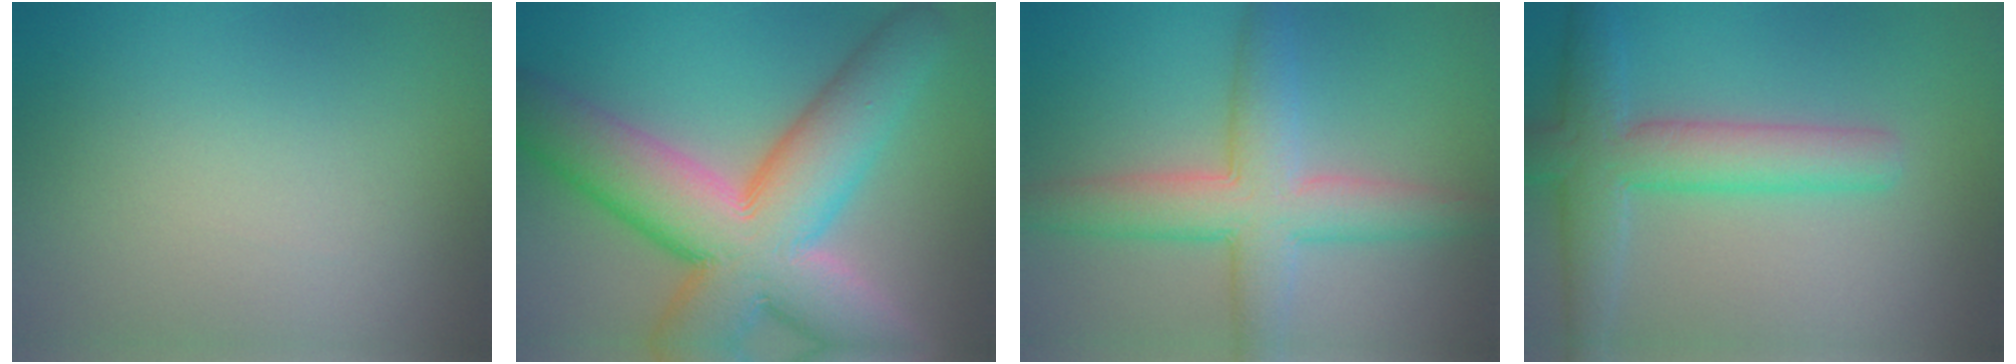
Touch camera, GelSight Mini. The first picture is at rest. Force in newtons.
{"total": 15.3, "press": 15.3, "slide": 1.1}
{"total": 6.5, "press": 6.5, "slide": 0.3}
{"total": 6.0, "press": 6.0, "slide": 0.3}